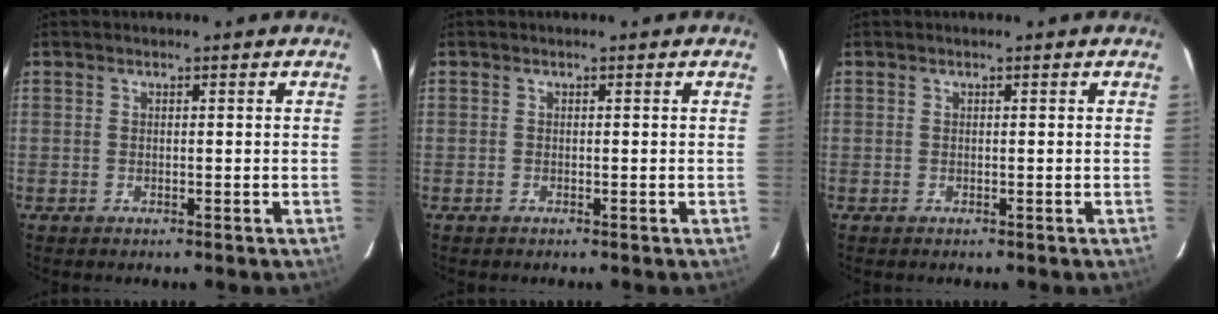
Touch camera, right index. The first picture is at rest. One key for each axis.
{"total": 0.0}
{"total": 0.0}